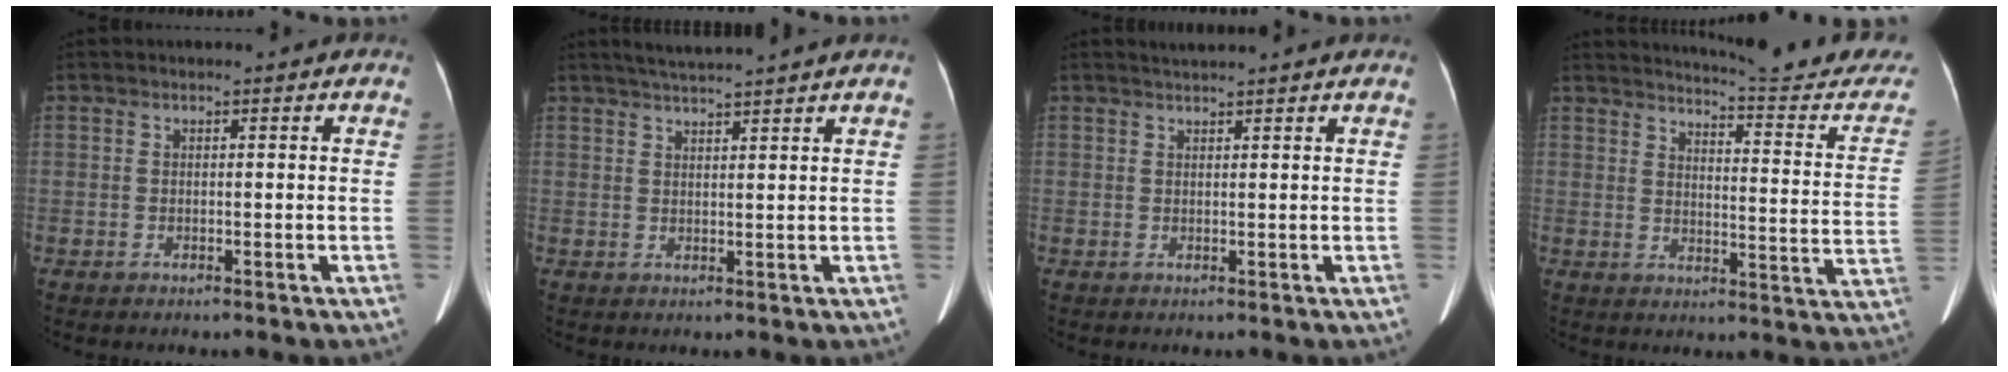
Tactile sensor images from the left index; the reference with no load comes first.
{"total": 5.6, "force": [4.9, -1.2, 2.4], "torque": [-0.038, 0.018, 0.078]}
{"total": 2.6, "force": [2.4, -0.4, 0.8], "torque": [-0.011, 0.018, 0.039]}
{"total": 19.0, "force": [18.3, 0.8, 5.0], "torque": [-0.061, -0.103, 0.205]}